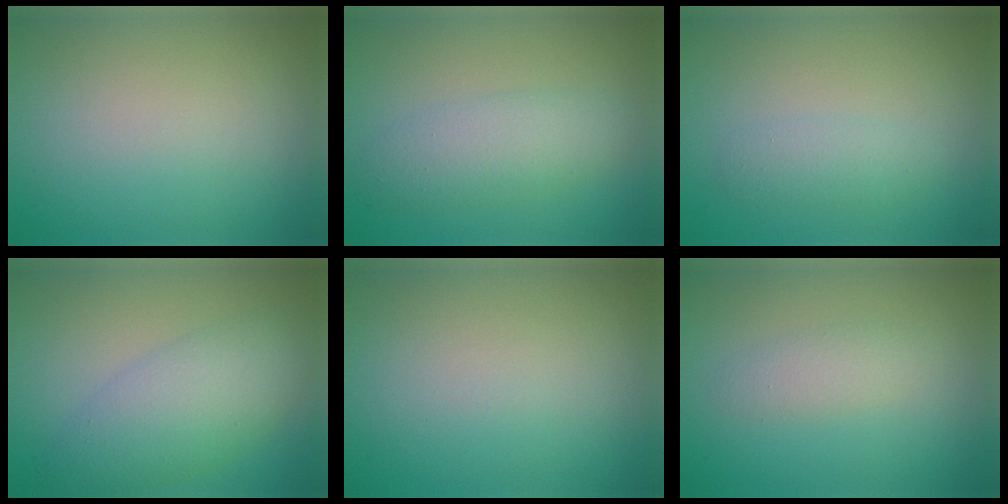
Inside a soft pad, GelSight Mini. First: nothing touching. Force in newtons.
{"total": 3.8, "press": 3.8, "slide": 0.1}
{"total": 1.7, "press": 1.7, "slide": 0.0}
{"total": 6.0, "press": 6.0, "slide": 0.2}
{"total": 0.0}
{"total": 1.8, "press": 1.8, "slide": 0.0}